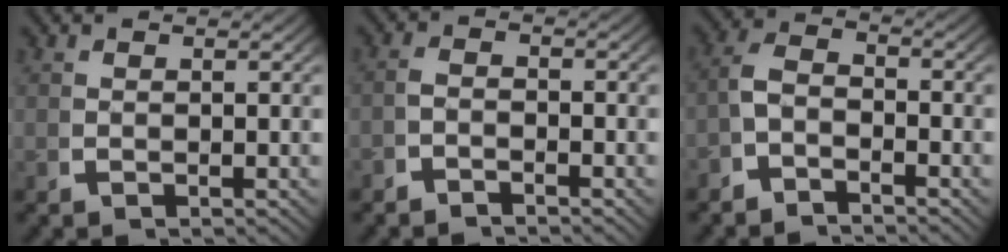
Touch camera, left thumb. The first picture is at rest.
{"total": 1.9, "force": [-1.7, 0.8, 0.4], "torque": [-0.004, -0.004, -0.034]}
{"total": 3.4, "force": [-1.7, 2.4, 1.8], "torque": [-0.035, -0.012, -0.034]}